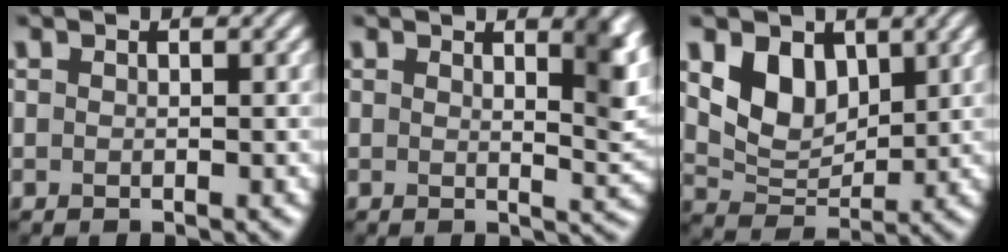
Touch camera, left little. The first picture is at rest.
{"total": 4.0, "force": [2.0, 1.2, 3.3], "torque": [-0.032, -0.002, 0.028]}
{"total": 4.7, "force": [2.2, 3.3, 2.6], "torque": [-0.058, -0.013, 0.039]}